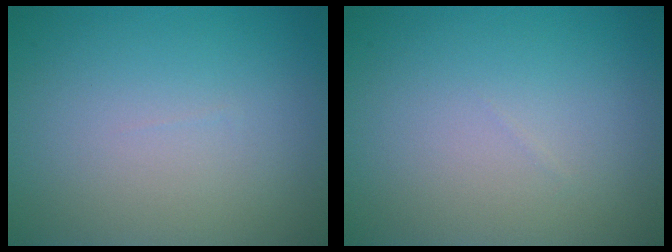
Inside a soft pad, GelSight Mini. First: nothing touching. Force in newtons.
{"total": 0.0}